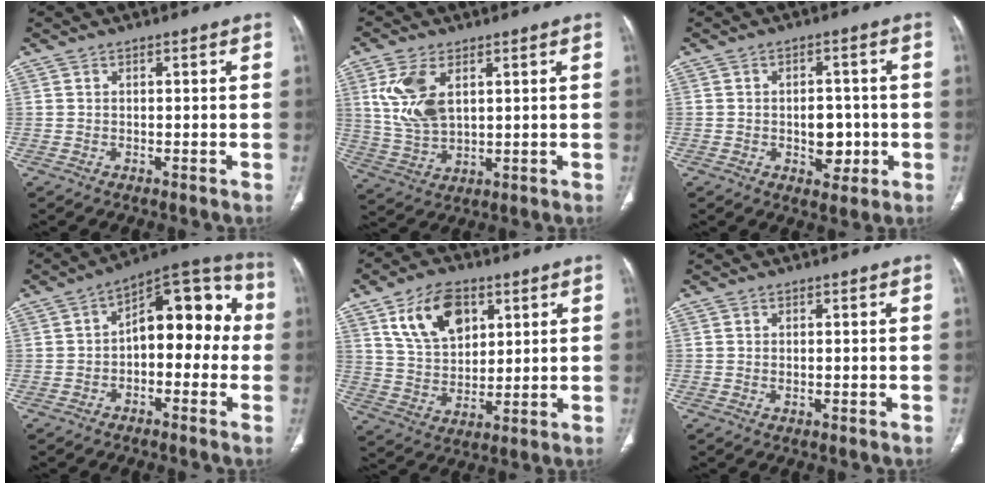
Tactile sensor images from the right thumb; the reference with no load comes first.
{"total": 10.2, "force": [3.4, 5.6, 7.8], "torque": [-0.164, -0.009, 0.076]}
{"total": 5.9, "force": [-1.3, 4.1, 4.1], "torque": [-0.027, 0.010, -0.012]}
{"total": 14.7, "force": [-0.1, 8.2, 12.1], "torque": [-0.119, 0.053, -0.016]}
{"total": 13.1, "force": [6.1, 8.2, 8.2], "torque": [-0.116, -0.022, 0.119]}
{"total": 0.5, "force": [0.1, 0.2, 0.5], "torque": [-0.015, -0.004, 0.003]}